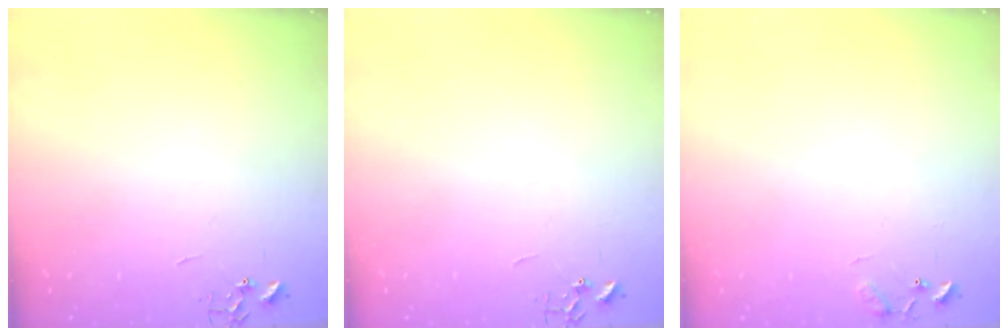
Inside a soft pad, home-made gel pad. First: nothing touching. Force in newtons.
{"total": 0.0}
{"total": 7.6, "press": 7.5, "slide": 0.6}